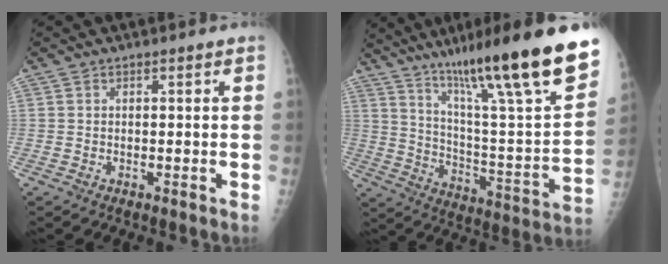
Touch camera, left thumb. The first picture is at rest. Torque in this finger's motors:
{"motor_torque": [1.61, 1.58, 1.51, -1.26, 0.21]}